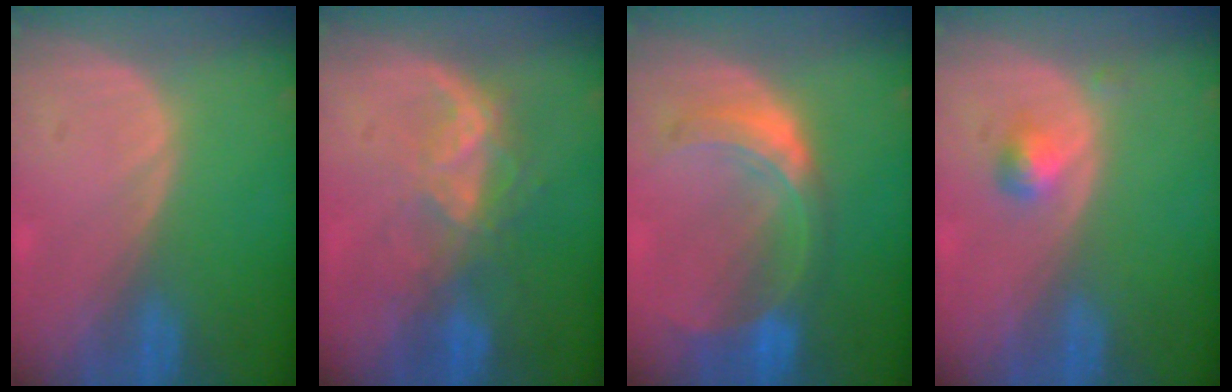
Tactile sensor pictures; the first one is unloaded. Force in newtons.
{"total": 6.5, "press": 5.9, "slide": 2.8}
{"total": 7.9, "press": 7.0, "slide": 3.7}
{"total": 2.2, "press": 2.2, "slide": 0.2}